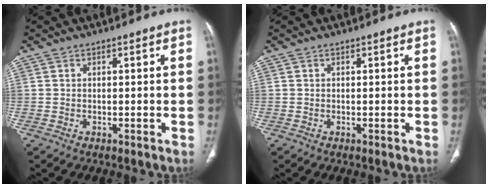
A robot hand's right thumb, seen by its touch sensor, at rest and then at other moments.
{"total": 0.0}